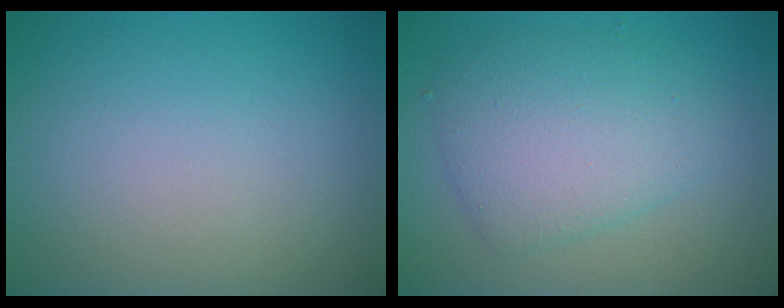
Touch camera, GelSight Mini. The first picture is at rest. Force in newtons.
{"total": 4.9, "press": 4.9, "slide": 0.2}